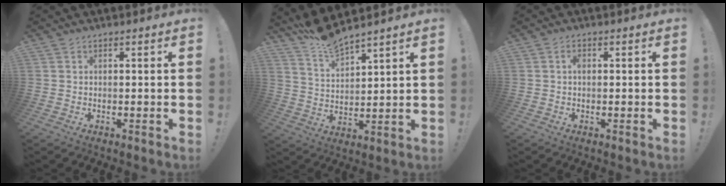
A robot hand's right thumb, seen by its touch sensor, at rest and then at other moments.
{"total": 8.3, "force": [7.9, 0.9, 2.6], "torque": [-0.069, -0.050, 0.146]}
{"total": 1.3, "force": [-0.1, 0.9, 0.9], "torque": [-0.027, 0.008, -0.001]}